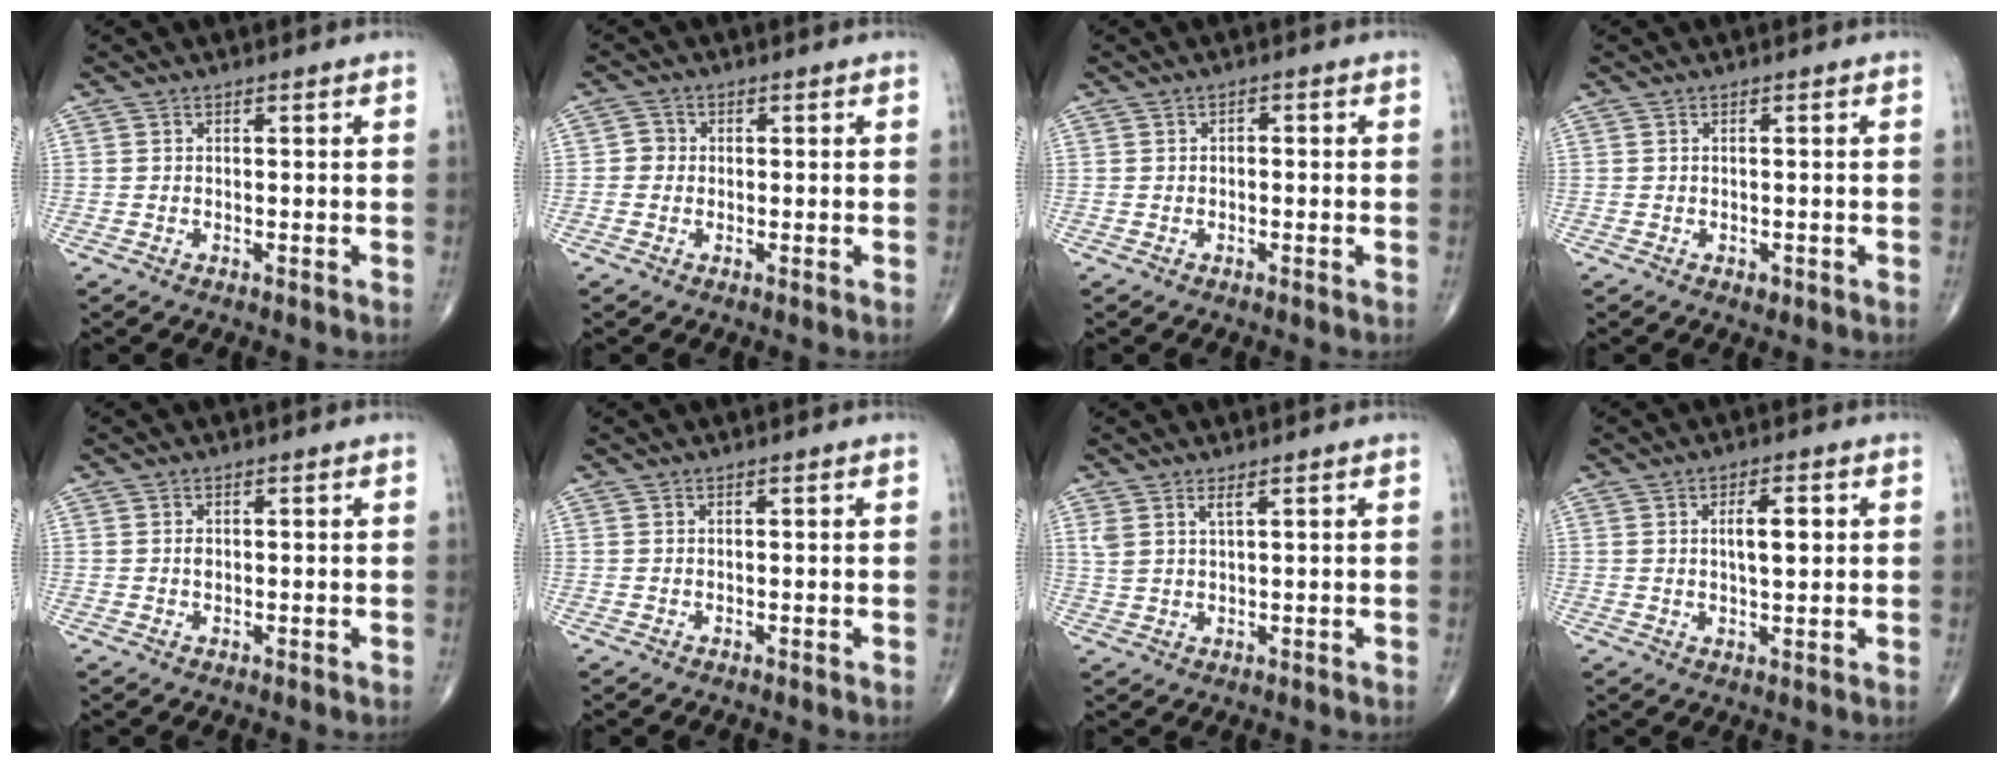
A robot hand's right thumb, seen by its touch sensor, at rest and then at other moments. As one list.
[{"total": 2.1, "force": [-0.2, 2.0, 0.6], "torque": [0.004, 0.007, -0.009]}, {"total": 0.9, "force": [-0.2, 0.7, 0.6], "torque": [0.001, 0.004, -0.008]}, {"total": 0.8, "force": [-0.4, 0.6, 0.4], "torque": [0.000, 0.000, -0.004]}, {"total": 0.9, "force": [0.1, 0.6, 0.6], "torque": [-0.008, 0.001, 0.000]}, {"total": 0.0}, {"total": 2.8, "force": [1.7, 0.7, 2.1], "torque": [-0.048, -0.006, 0.040]}, {"total": 5.1, "force": [1.1, 2.0, 4.6], "torque": [-0.066, -0.003, 0.016]}]